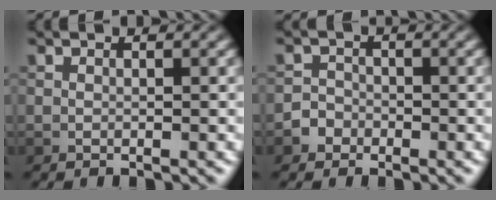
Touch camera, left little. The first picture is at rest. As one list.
[{"total": 2.3, "force": [-1.4, 1.8, 0.2], "torque": [0.013, 0.001, -0.032]}]